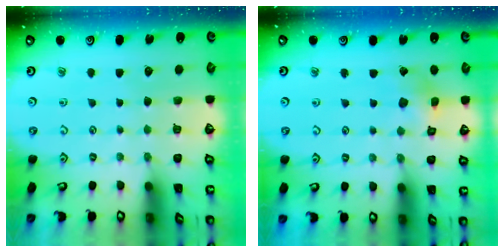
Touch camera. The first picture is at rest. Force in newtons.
{"total": 4.3, "press": 4.3, "slide": 0.6}